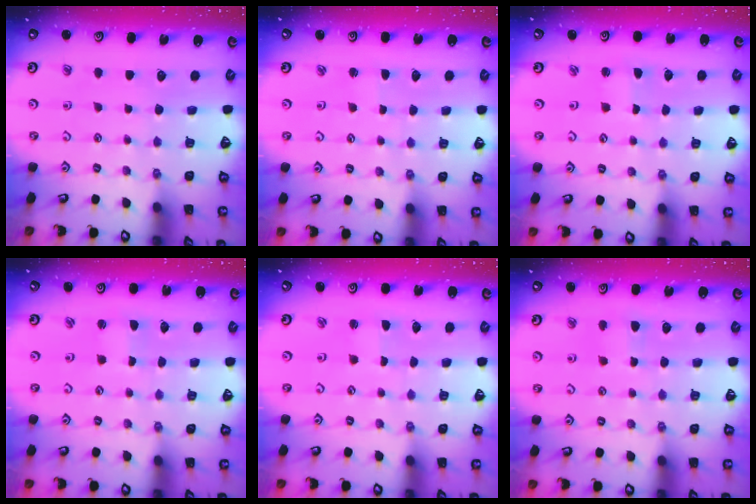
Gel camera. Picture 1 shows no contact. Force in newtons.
{"total": 1.1, "press": 1.1, "slide": 0.1}
{"total": 1.4, "press": 1.4, "slide": 0.2}
{"total": 1.0, "press": 1.0, "slide": 0.1}
{"total": 1.3, "press": 1.3, "slide": 0.2}
{"total": 2.9, "press": 2.9, "slide": 0.4}